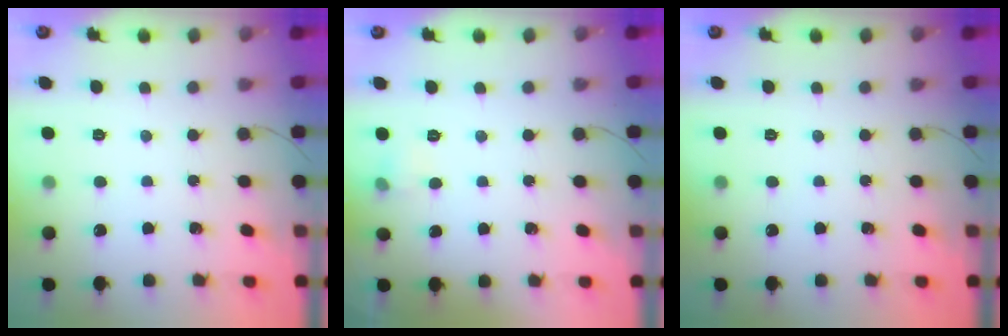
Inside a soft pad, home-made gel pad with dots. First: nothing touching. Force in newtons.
{"total": 3.9, "press": 3.7, "slide": 1.2}
{"total": 0.0}